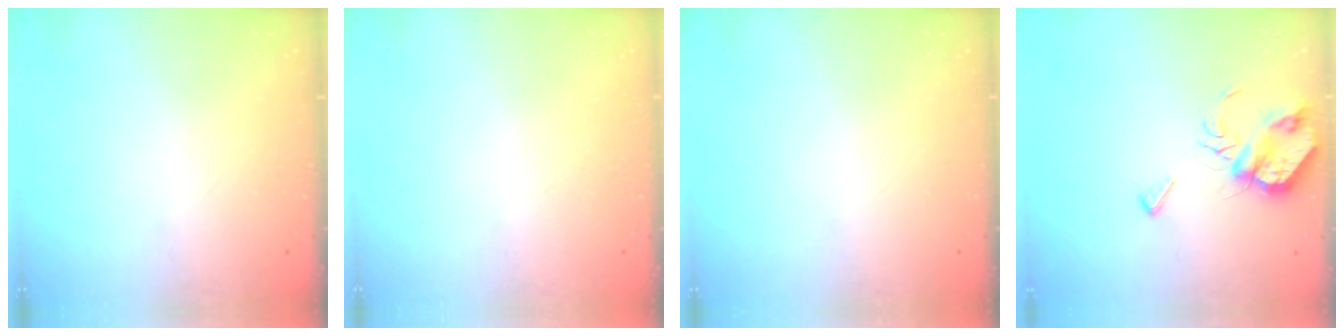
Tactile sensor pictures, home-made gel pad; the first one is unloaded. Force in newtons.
{"total": 1.9, "press": 1.9, "slide": 0.1}
{"total": 0.0}
{"total": 8.4, "press": 8.3, "slide": 0.8}